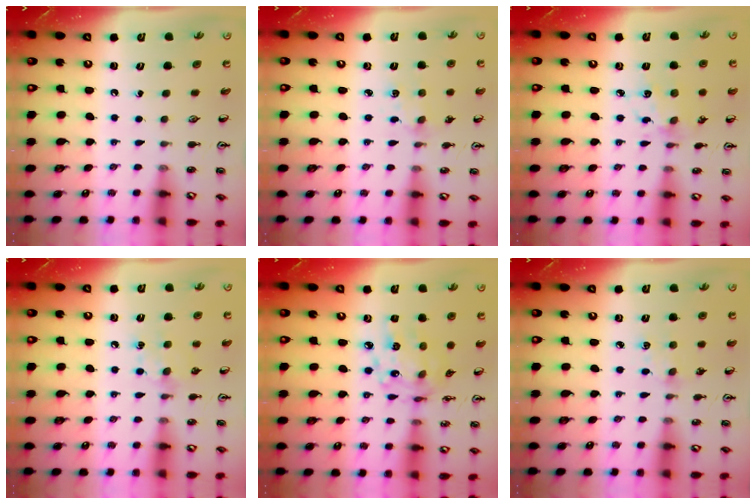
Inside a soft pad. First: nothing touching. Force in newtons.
{"total": 2.3, "press": 2.3, "slide": 0.4}
{"total": 5.4, "press": 5.4, "slide": 0.4}
{"total": 7.7, "press": 7.6, "slide": 0.8}
{"total": 13.3, "press": 13.3, "slide": 0.9}
{"total": 4.1, "press": 4.0, "slide": 0.5}